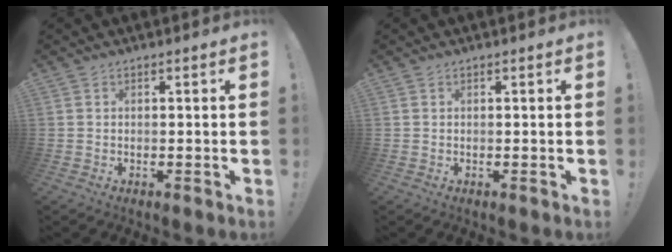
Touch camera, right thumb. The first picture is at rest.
{"total": 0.0}